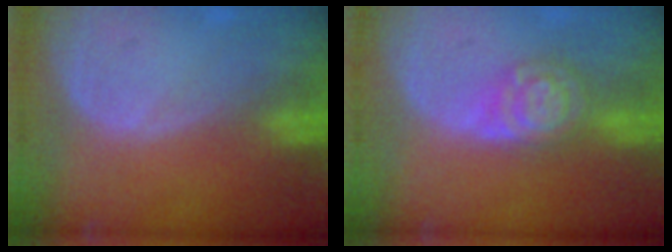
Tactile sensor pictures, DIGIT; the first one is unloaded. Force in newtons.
{"total": 5.5, "press": 5.5, "slide": 0.2}